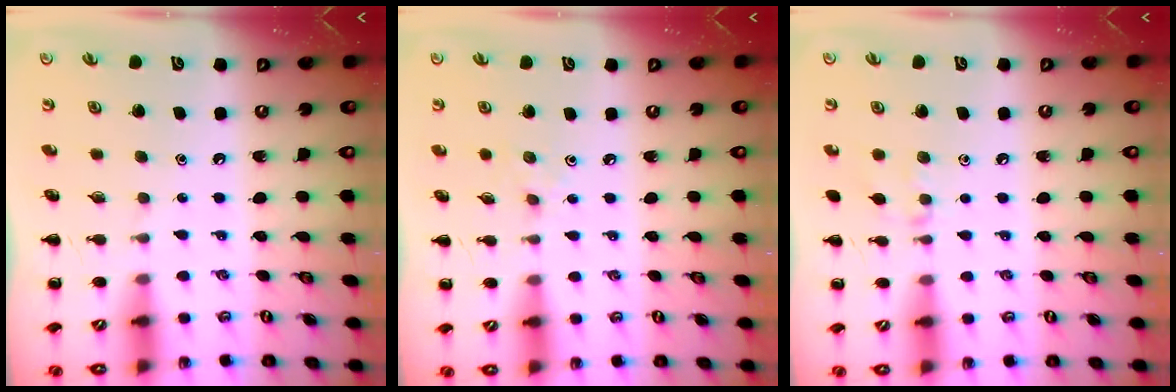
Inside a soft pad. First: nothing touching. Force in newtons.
{"total": 2.5, "press": 2.3, "slide": 1.0}
{"total": 6.5, "press": 6.1, "slide": 2.0}